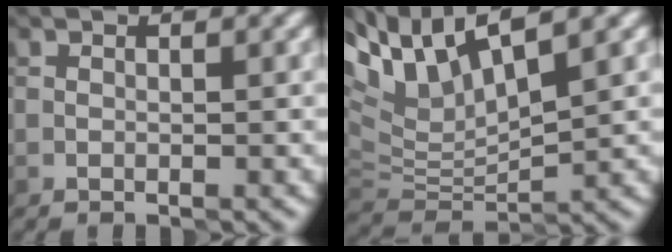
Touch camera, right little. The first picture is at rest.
{"total": 8.2, "force": [5.5, 2.5, 5.6], "torque": [-0.122, 0.013, 0.098]}